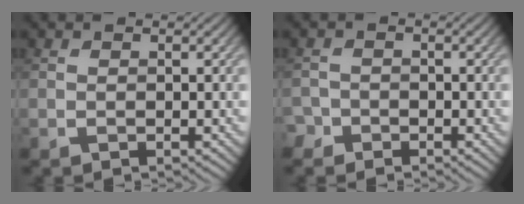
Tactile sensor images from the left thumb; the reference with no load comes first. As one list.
[{"total": 1.8, "force": [-1.3, 1.3, 0.0], "torque": [0.006, 0.002, -0.033]}]